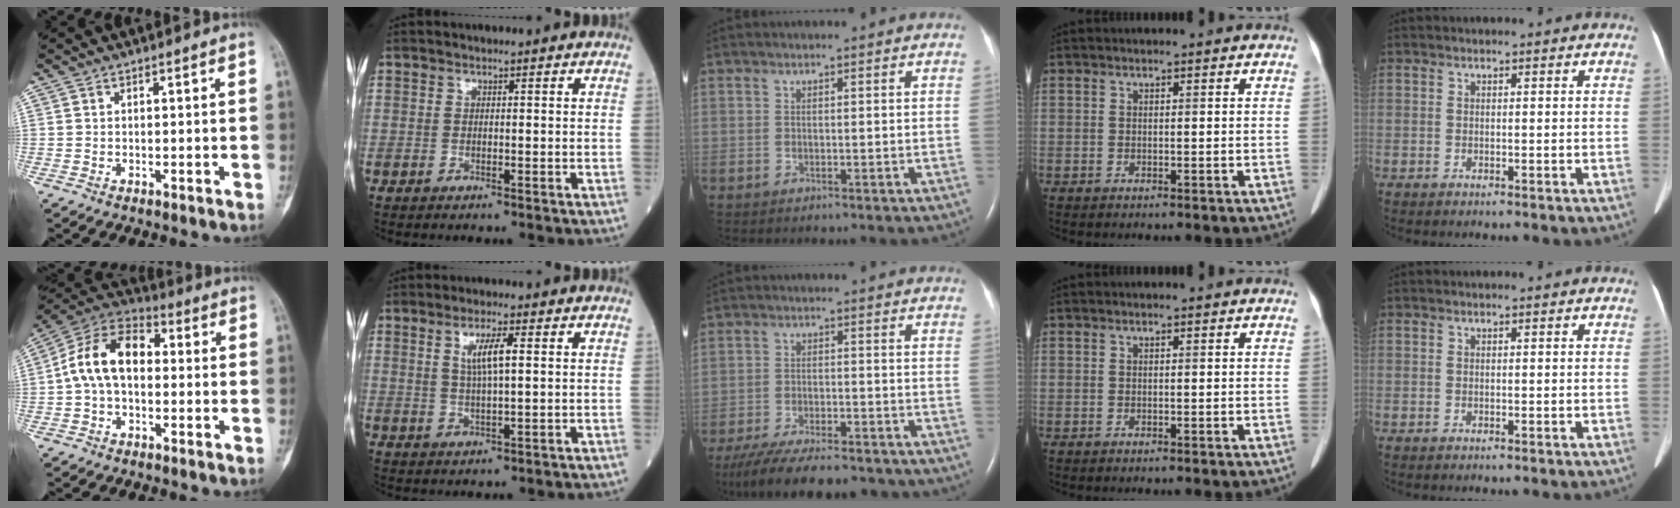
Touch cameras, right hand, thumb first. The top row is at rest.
{"thumb": {"total": 12.8, "force": [0.2, 8.2, 9.9], "torque": [-0.168, 0.038, -0.010]}, "index": {"total": 4.7, "force": [1.4, 0.5, 4.4], "torque": [-0.084, 0.003, 0.027]}, "middle": {"total": 16.6, "force": [-14.0, 3.9, 7.9], "torque": [-0.158, -0.023, -0.206]}}